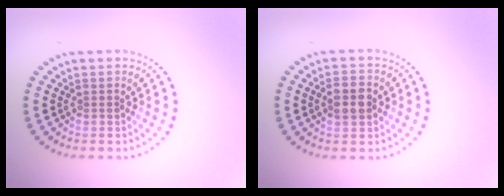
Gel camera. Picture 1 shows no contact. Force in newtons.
{"total": 3.2, "press": 3.2, "slide": 0.1}